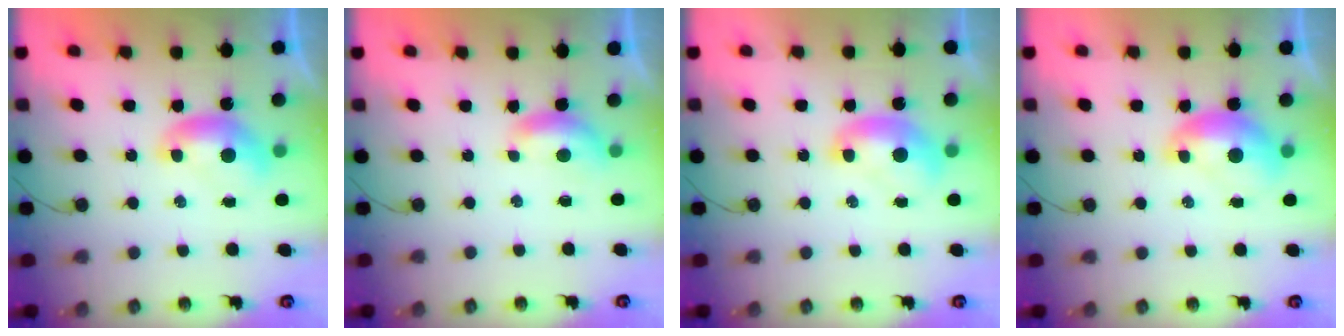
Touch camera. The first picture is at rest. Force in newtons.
{"total": 1.2, "press": 1.1, "slide": 0.5}
{"total": 1.7, "press": 1.6, "slide": 0.1}
{"total": 1.3, "press": 1.3, "slide": 0.2}